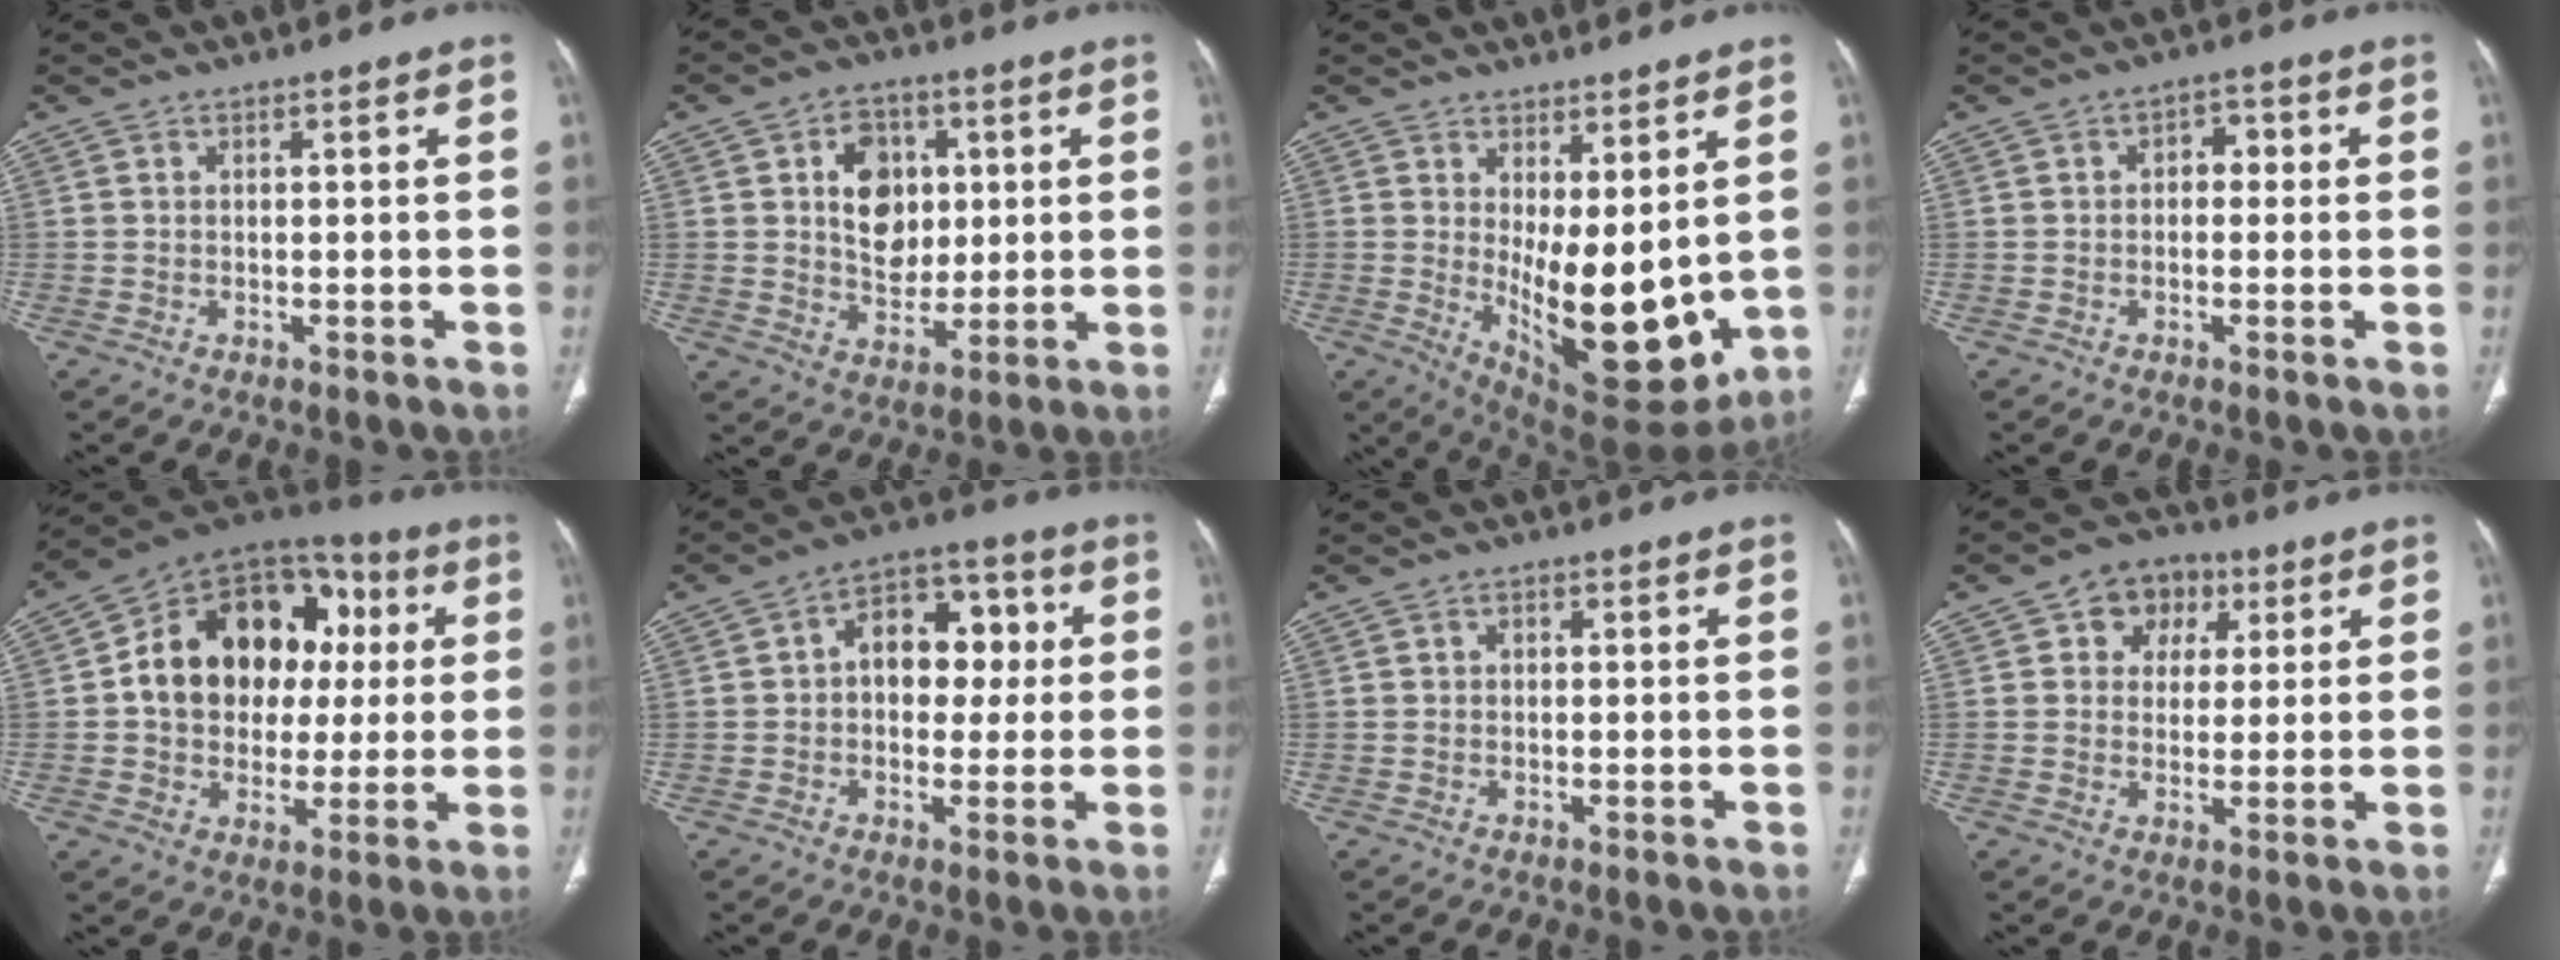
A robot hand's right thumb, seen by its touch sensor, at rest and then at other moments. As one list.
[{"total": 12.6, "force": [1.9, 8.8, 8.8], "torque": [-0.115, -0.001, 0.031]}, {"total": 15.8, "force": [0.8, 6.9, 14.2], "torque": [-0.195, -0.044, 0.039]}, {"total": 3.4, "force": [0.2, 2.3, 2.4], "torque": [-0.016, 0.013, -0.005]}, {"total": 22.1, "force": [2.8, 16.6, 14.3], "torque": [-0.181, 0.037, 0.046]}, {"total": 11.9, "force": [1.4, 8.1, 8.6], "torque": [-0.085, 0.027, 0.013]}, {"total": 1.3, "force": [0.3, 1.0, 0.8], "torque": [-0.008, 0.004, 0.002]}, {"total": 8.4, "force": [3.2, 6.8, 3.8], "torque": [-0.014, -0.002, 0.044]}]